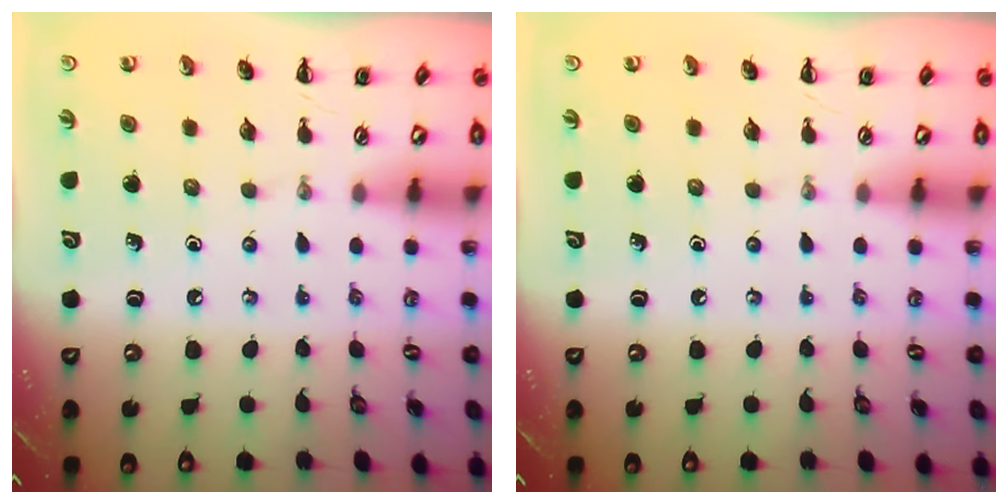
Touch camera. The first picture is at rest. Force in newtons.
{"total": 0.0}